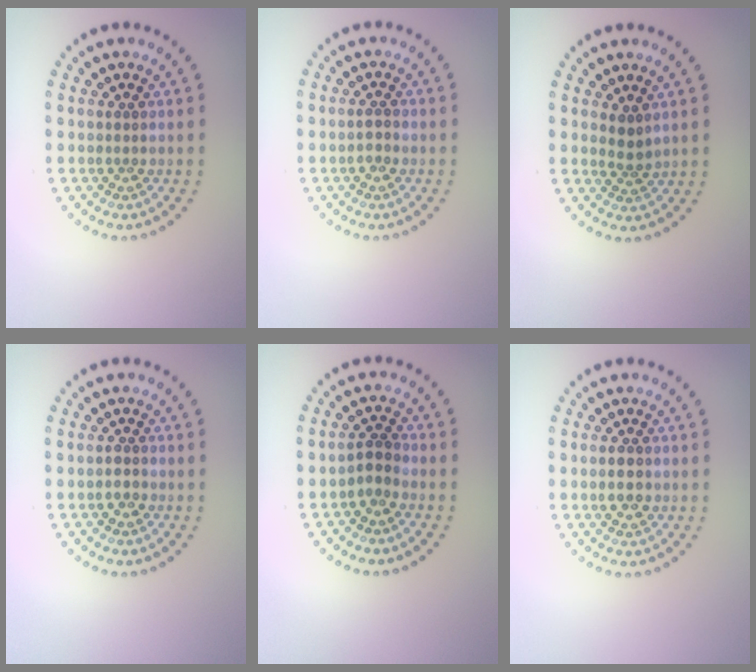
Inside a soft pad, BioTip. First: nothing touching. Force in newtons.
{"total": 1.2, "press": 1.1, "slide": 0.3}
{"total": 1.6, "press": 1.3, "slide": 0.8}
{"total": 1.2, "press": 1.0, "slide": 0.6}
{"total": 1.7, "press": 1.4, "slide": 1.0}
{"total": 2.2, "press": 2.2, "slide": 0.2}